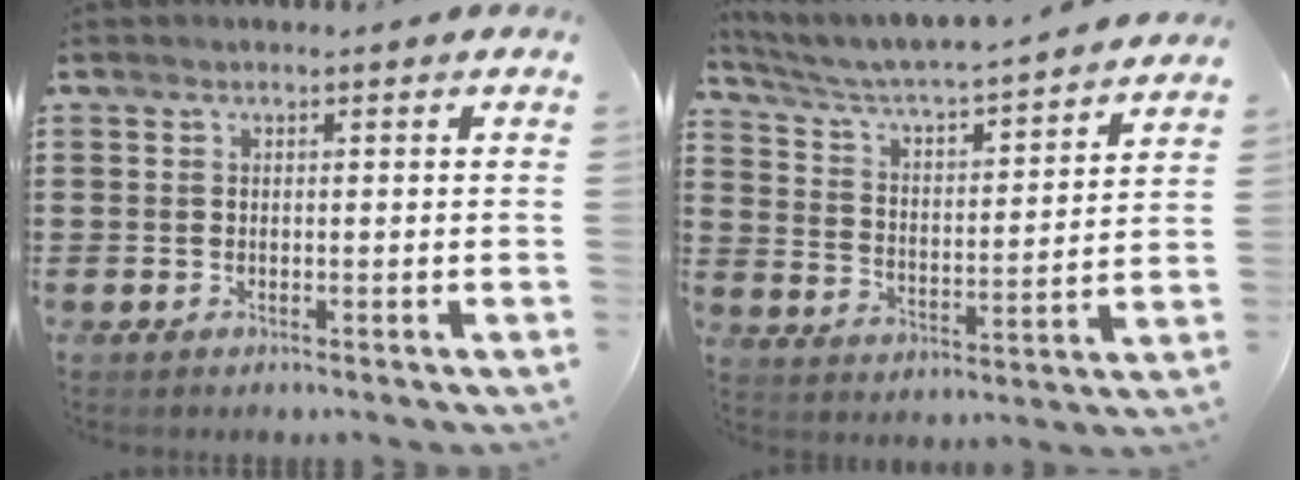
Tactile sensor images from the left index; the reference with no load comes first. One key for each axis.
{"total": 3.6, "fx": 3.3, "fy": 0.0, "fz": 1.3, "tx": -0.045, "ty": -0.037, "tz": 0.044}